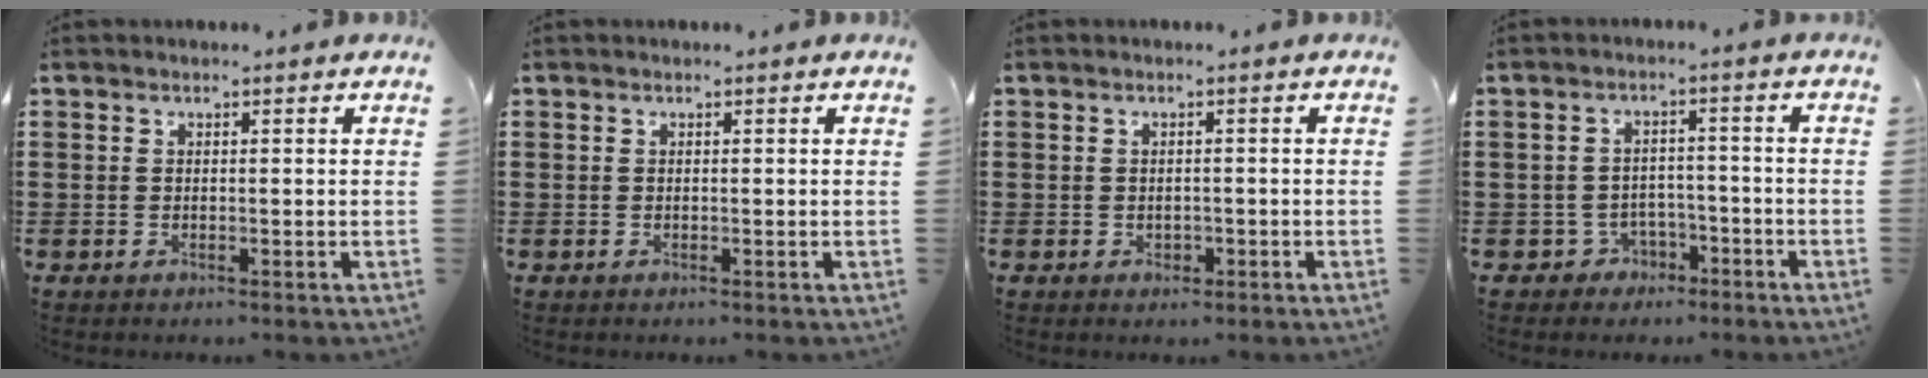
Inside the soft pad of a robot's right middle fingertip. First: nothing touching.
{"total": 0.0}
{"total": 0.8, "force": [-0.1, 0.7, 0.3], "torque": [-0.010, 0.001, -0.002]}
{"total": 3.0, "force": [-2.4, 1.8, 0.2], "torque": [-0.017, 0.003, -0.052]}